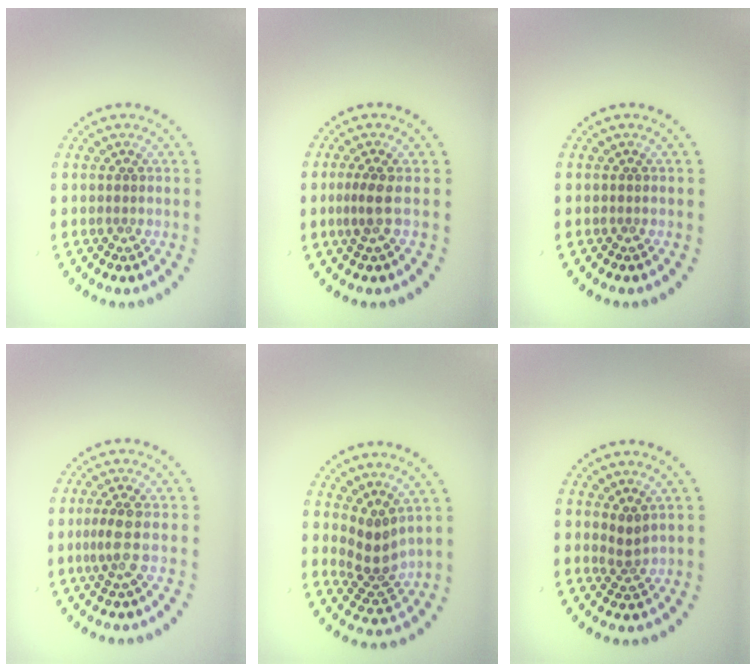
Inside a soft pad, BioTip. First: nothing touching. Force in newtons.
{"total": 1.7, "press": 1.2, "slide": 1.1}
{"total": 0.0}
{"total": 2.0, "press": 1.6, "slide": 1.2}
{"total": 2.9, "press": 2.2, "slide": 1.9}
{"total": 1.6, "press": 1.0, "slide": 1.2}